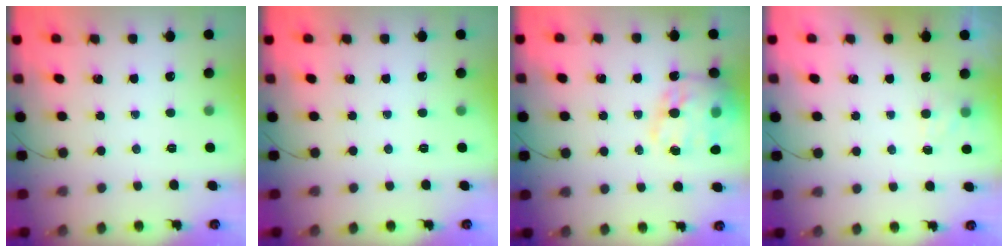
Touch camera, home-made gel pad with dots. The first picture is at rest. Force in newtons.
{"total": 0.0}
{"total": 20.4, "press": 19.9, "slide": 4.4}
{"total": 4.6, "press": 4.3, "slide": 1.5}